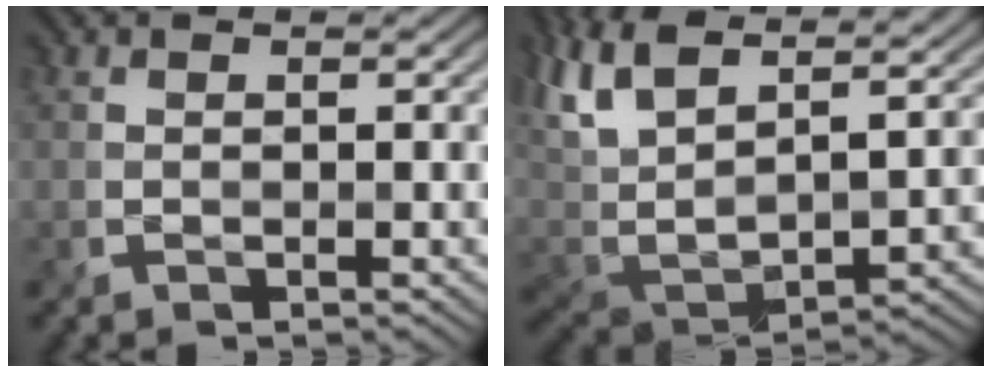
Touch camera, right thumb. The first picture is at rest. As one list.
[{"total": 13.2, "force": [6.5, 5.6, 10.0], "torque": [-0.261, 0.020, 0.118]}]